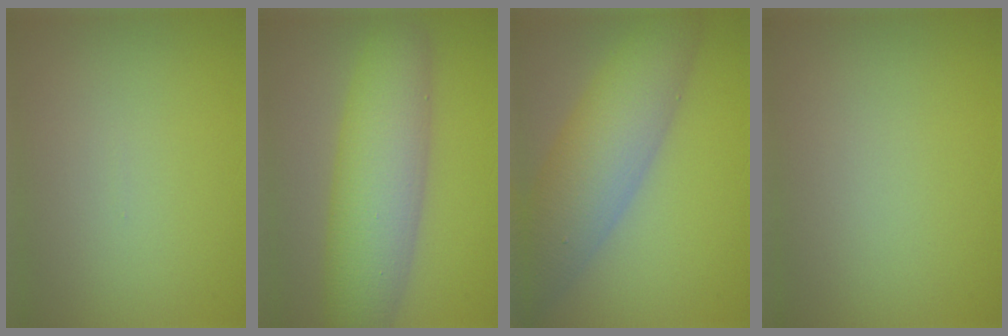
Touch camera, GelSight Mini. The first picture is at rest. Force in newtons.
{"total": 7.9, "press": 7.9, "slide": 0.2}
{"total": 8.1, "press": 8.1, "slide": 0.3}
{"total": 0.0}